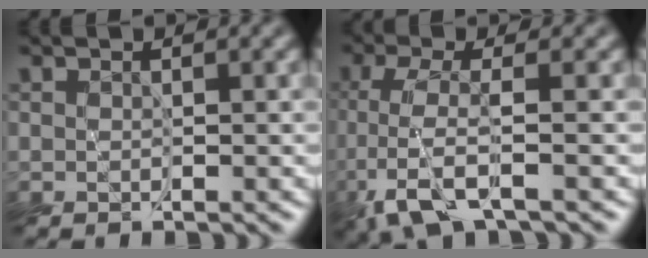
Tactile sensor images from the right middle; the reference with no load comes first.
{"total": 3.7, "force": [-1.7, 0.6, 3.3], "torque": [-0.076, -0.008, -0.037]}